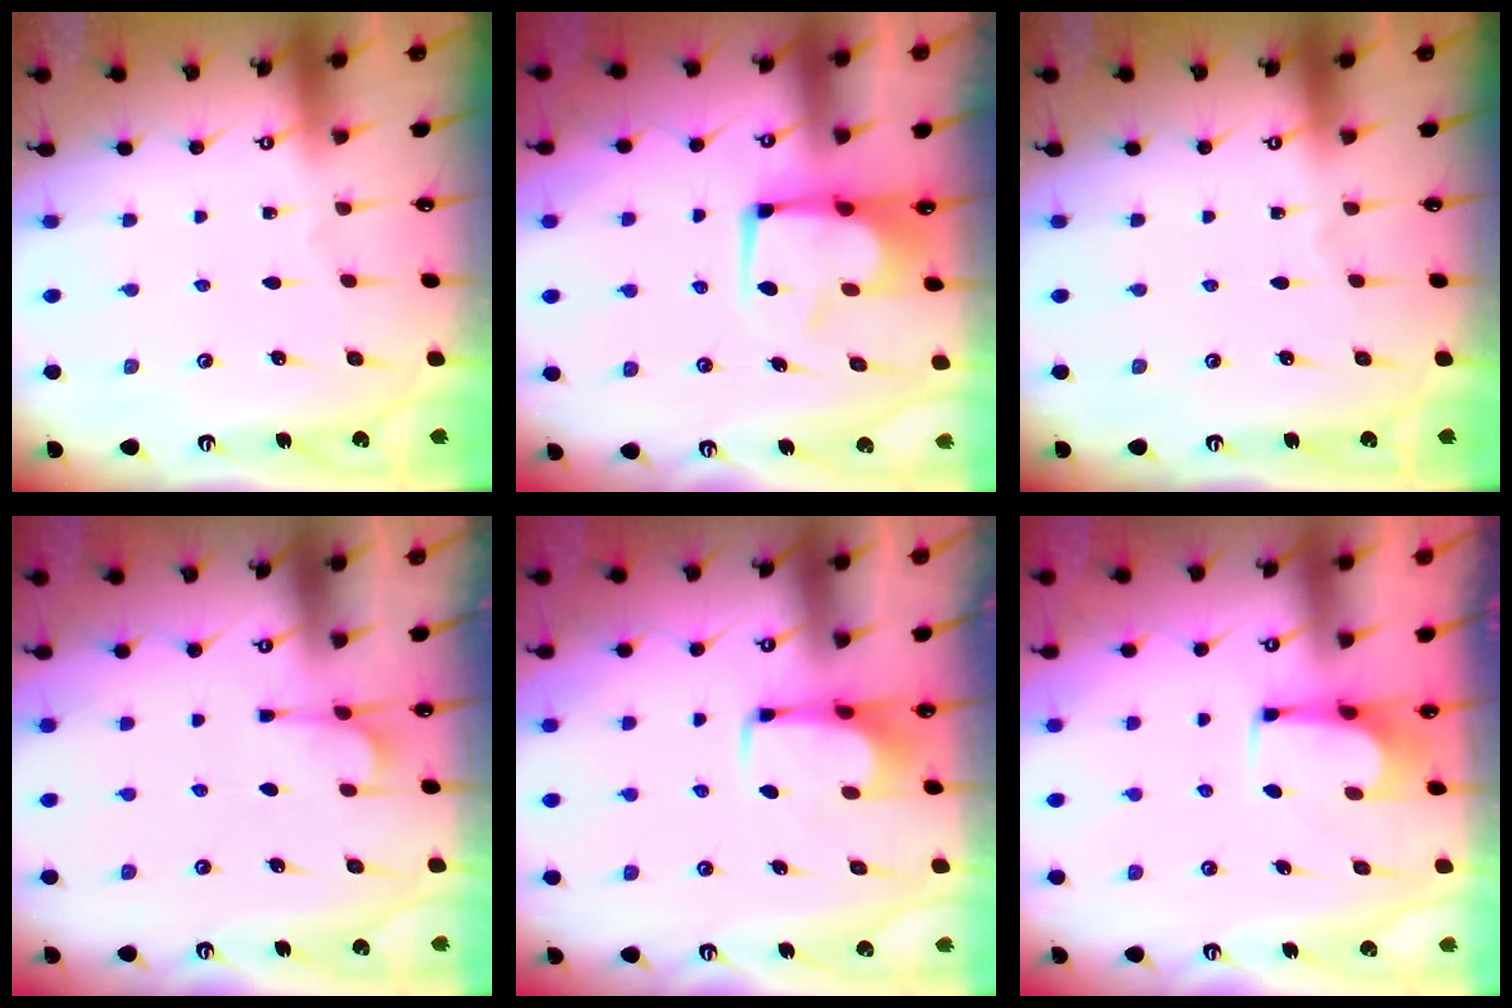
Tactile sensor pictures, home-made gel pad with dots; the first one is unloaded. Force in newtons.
{"total": 2.4, "press": 2.3, "slide": 0.8}
{"total": 0.0}
{"total": 2.6, "press": 2.4, "slide": 1.0}
{"total": 1.5, "press": 1.4, "slide": 0.5}
{"total": 2.2, "press": 2.2, "slide": 0.3}